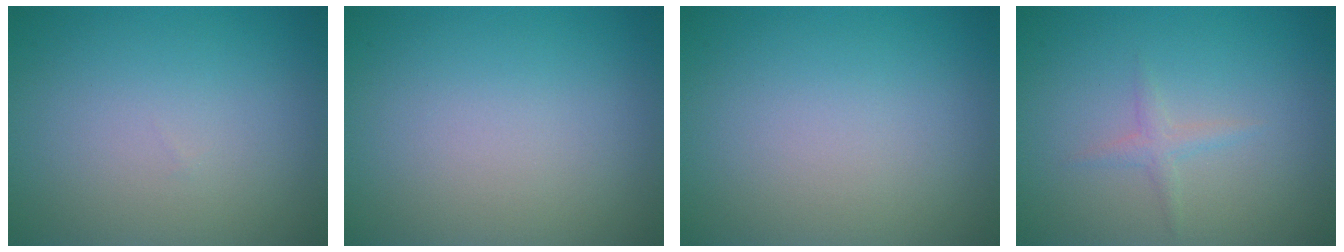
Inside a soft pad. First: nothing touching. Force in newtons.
{"total": 0.0}
{"total": 0.0}
{"total": 1.1, "press": 1.1, "slide": 0.0}